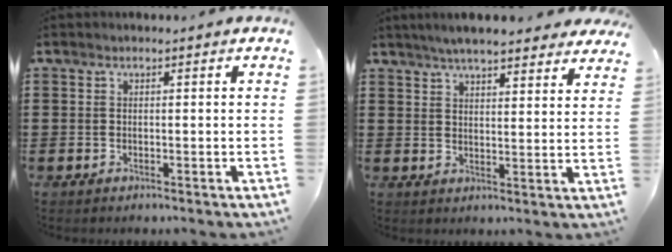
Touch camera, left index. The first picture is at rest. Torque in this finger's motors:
{"motor_torque": [1.52, -0.63, 1.05, 0.21]}